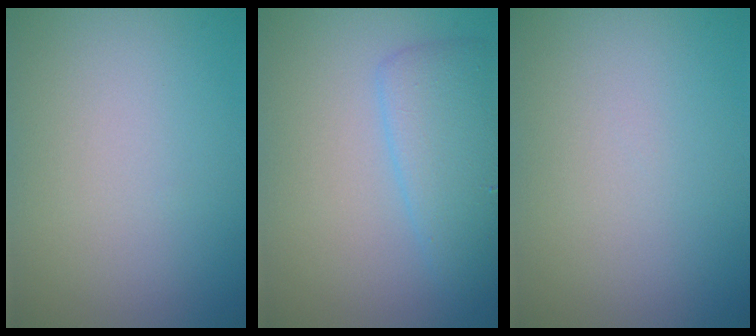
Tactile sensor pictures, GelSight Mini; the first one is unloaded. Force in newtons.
{"total": 3.9, "press": 3.9, "slide": 0.2}
{"total": 0.0}